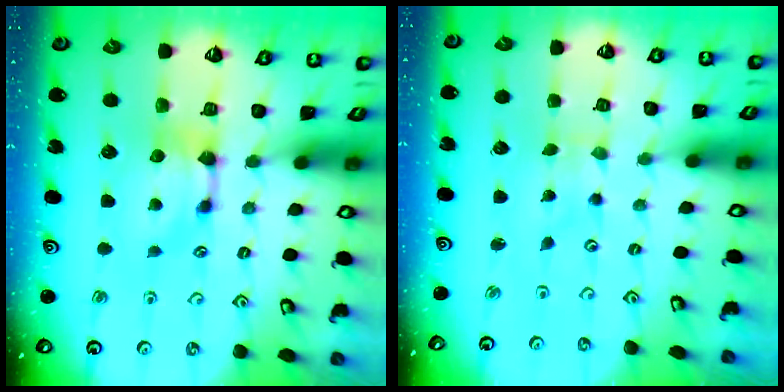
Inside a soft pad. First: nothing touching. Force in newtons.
{"total": 4.1, "press": 4.1, "slide": 0.2}